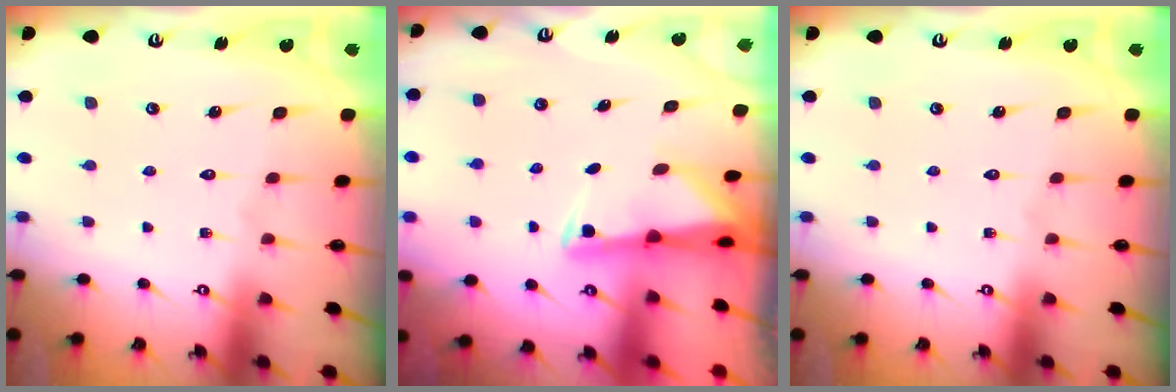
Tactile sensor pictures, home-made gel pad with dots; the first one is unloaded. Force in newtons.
{"total": 2.3, "press": 2.2, "slide": 0.4}
{"total": 0.0}